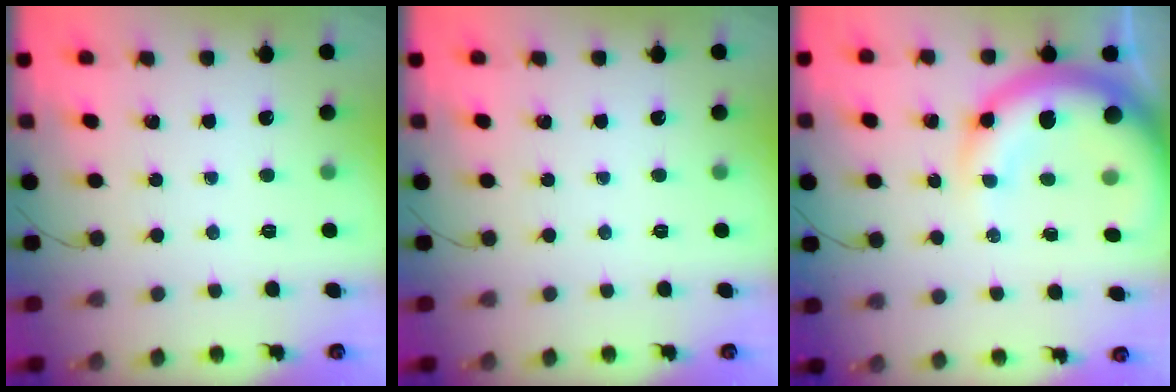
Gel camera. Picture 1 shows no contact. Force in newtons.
{"total": 0.0}
{"total": 13.5, "press": 13.2, "slide": 2.5}